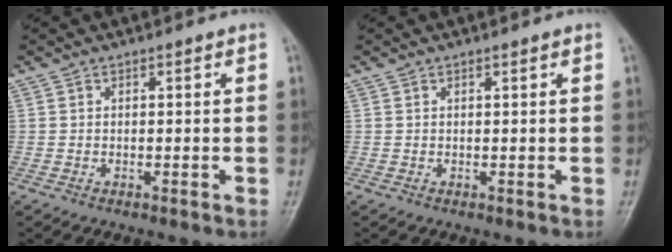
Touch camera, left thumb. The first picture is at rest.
{"total": 0.5, "force": [0.3, 0.0, 0.4], "torque": [-0.008, -0.001, 0.006]}